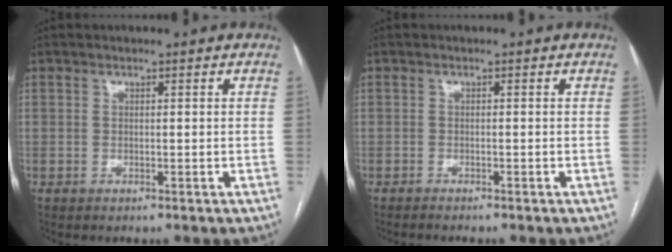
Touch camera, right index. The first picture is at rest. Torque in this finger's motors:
{"motor_torque": [-0.08, -0.08, -0.03, 0.01]}